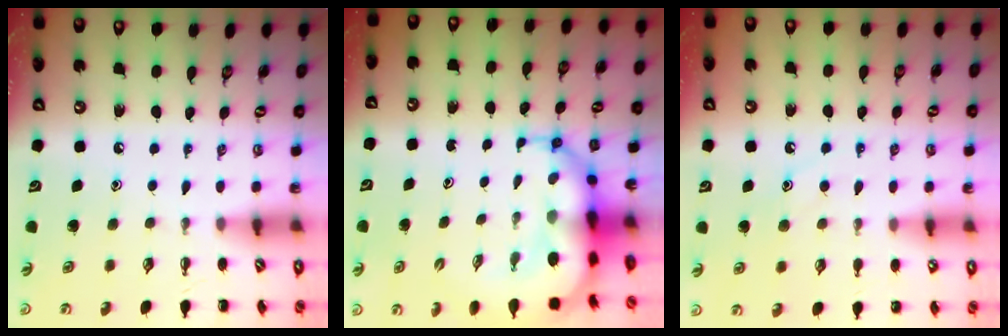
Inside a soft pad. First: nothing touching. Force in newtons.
{"total": 10.3, "press": 9.9, "slide": 2.8}
{"total": 8.8, "press": 8.8, "slide": 1.0}